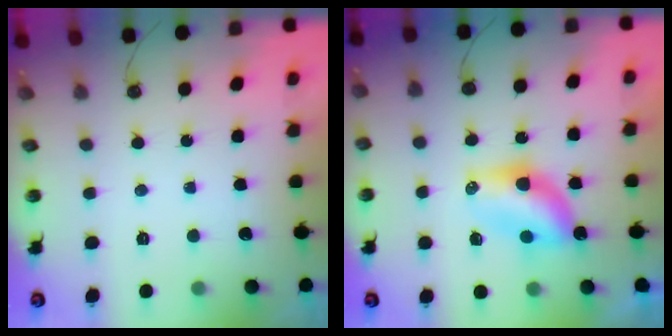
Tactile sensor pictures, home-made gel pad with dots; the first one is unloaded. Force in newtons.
{"total": 6.5, "press": 6.5, "slide": 0.2}